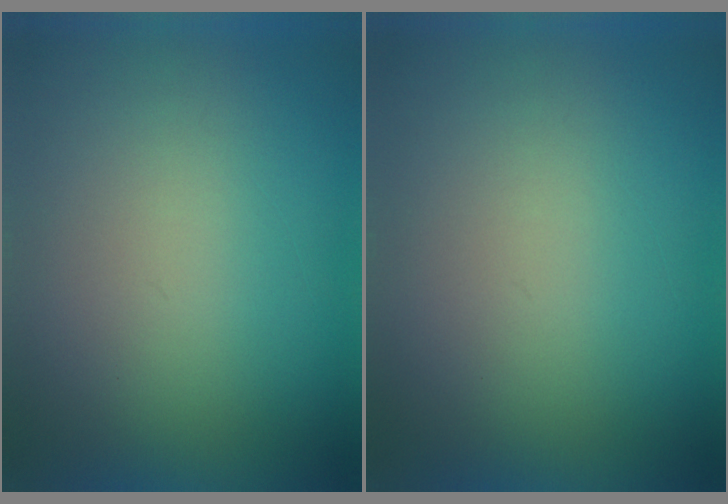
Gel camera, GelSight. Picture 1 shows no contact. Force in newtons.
{"total": 0.0}